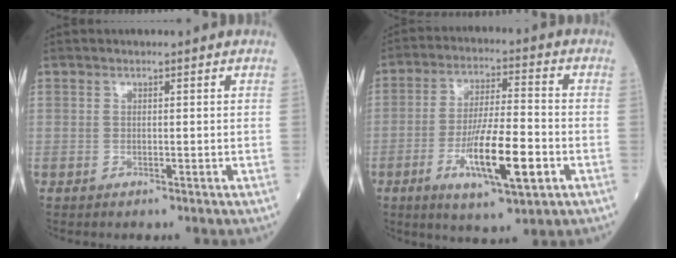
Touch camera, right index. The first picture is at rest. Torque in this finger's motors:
{"motor_torque": [1.10, -0.58, 0.98, 0.21]}